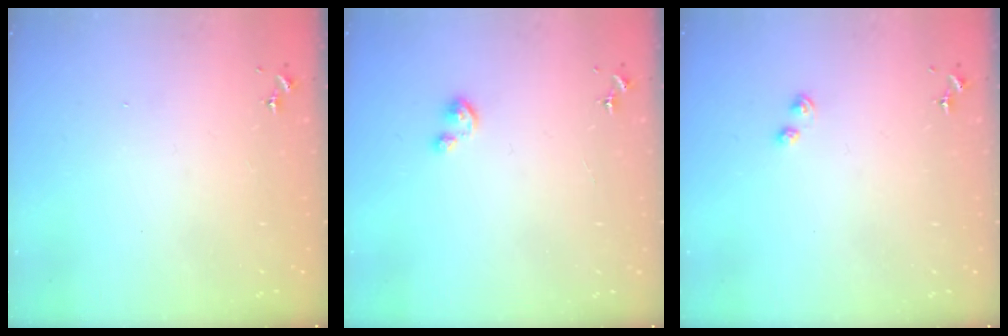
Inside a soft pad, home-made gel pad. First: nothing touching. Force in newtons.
{"total": 3.0, "press": 3.0, "slide": 0.3}
{"total": 2.2, "press": 2.1, "slide": 0.5}